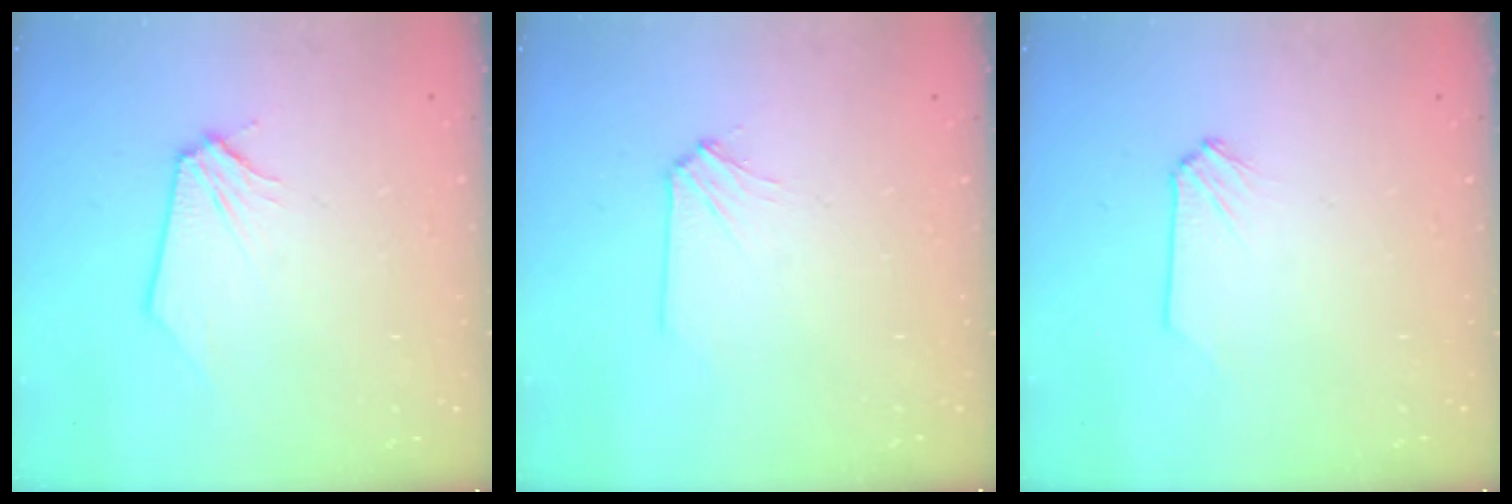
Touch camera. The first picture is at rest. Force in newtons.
{"total": 2.1, "press": 2.1, "slide": 0.4}
{"total": 0.0}